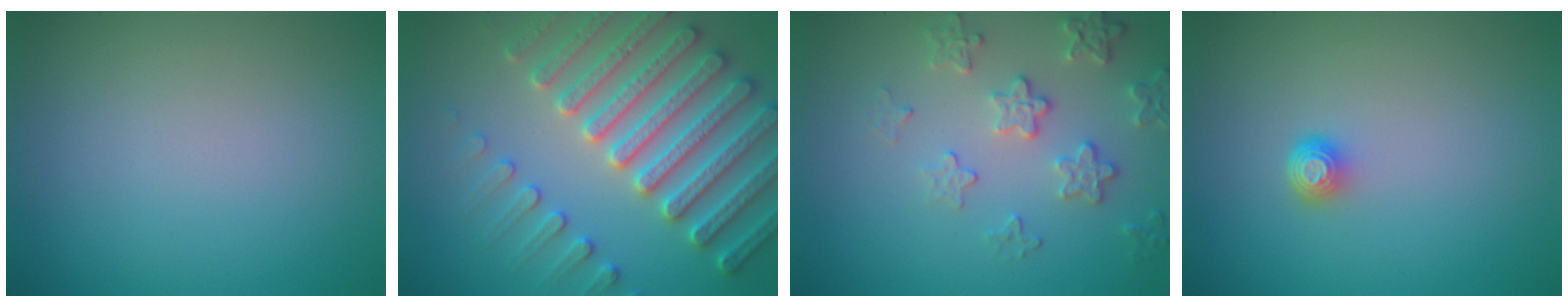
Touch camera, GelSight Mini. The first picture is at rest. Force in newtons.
{"total": 7.6, "press": 7.4, "slide": 2.0}
{"total": 3.2, "press": 3.0, "slide": 0.9}
{"total": 1.5, "press": 1.1, "slide": 1.0}